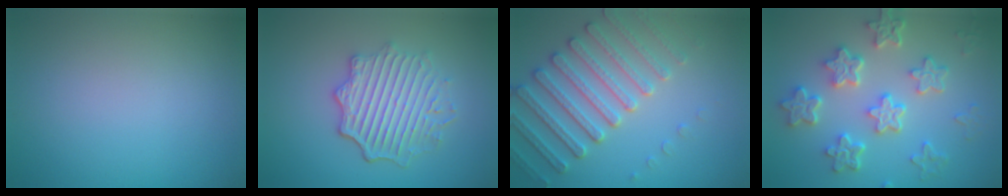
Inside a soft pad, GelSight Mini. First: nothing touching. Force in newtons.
{"total": 5.4, "press": 4.3, "slide": 3.3}
{"total": 5.1, "press": 4.8, "slide": 1.7}
{"total": 6.4, "press": 4.9, "slide": 4.2}